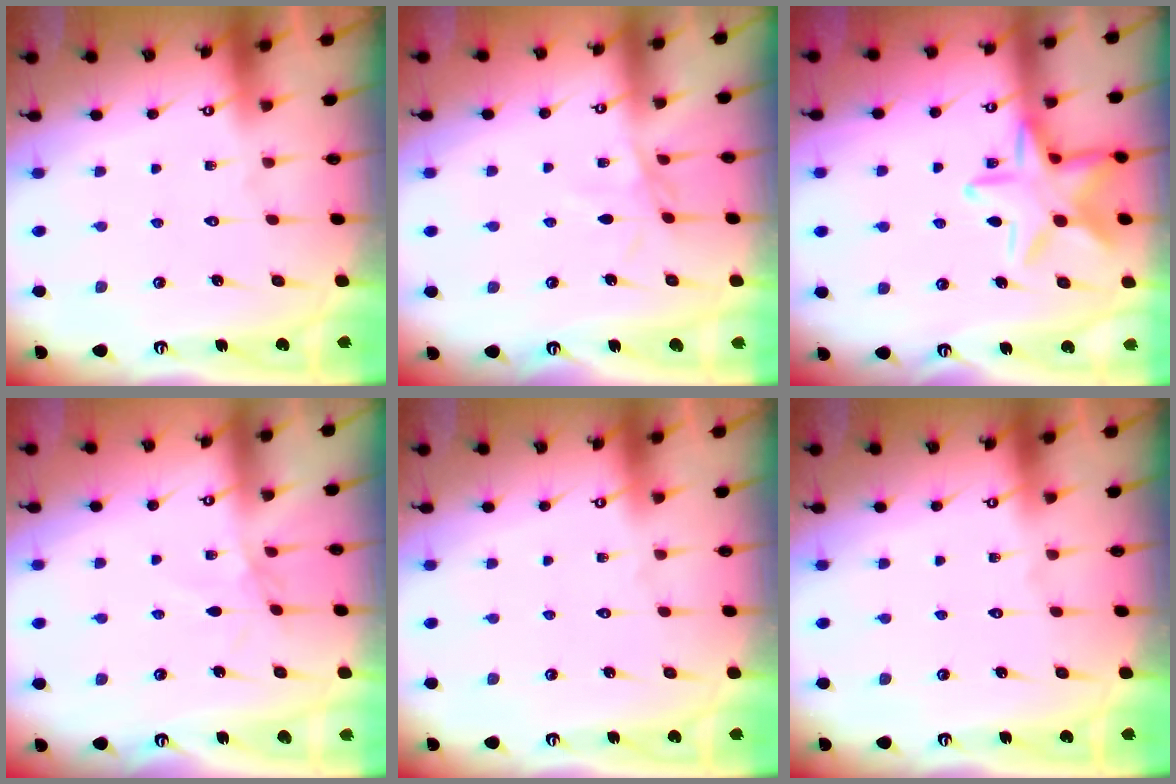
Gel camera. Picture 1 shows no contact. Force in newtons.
{"total": 3.7, "press": 3.7, "slide": 0.5}
{"total": 16.3, "press": 16.3, "slide": 0.9}
{"total": 1.7, "press": 1.7, "slide": 0.4}
{"total": 0.0}
{"total": 0.0}